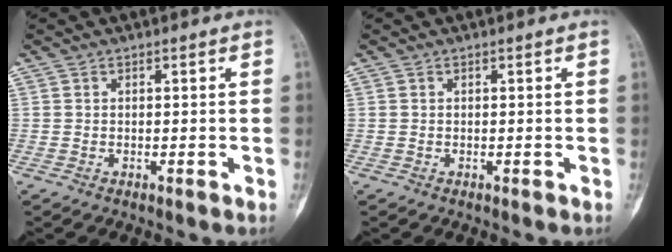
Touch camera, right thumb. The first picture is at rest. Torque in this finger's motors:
{"motor_torque": [0.16, 0.05, 0.15, -0.03, 0.03]}